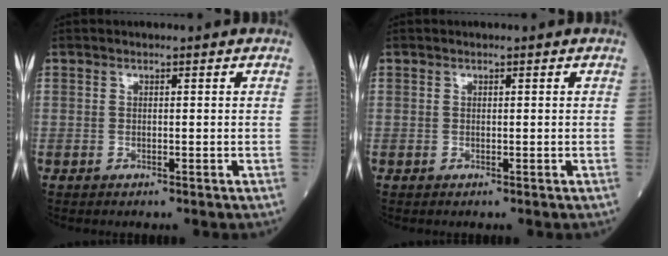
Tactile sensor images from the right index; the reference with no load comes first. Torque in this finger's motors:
{"motor_torque": [-0.07, -0.01, 0.07, 0.02]}